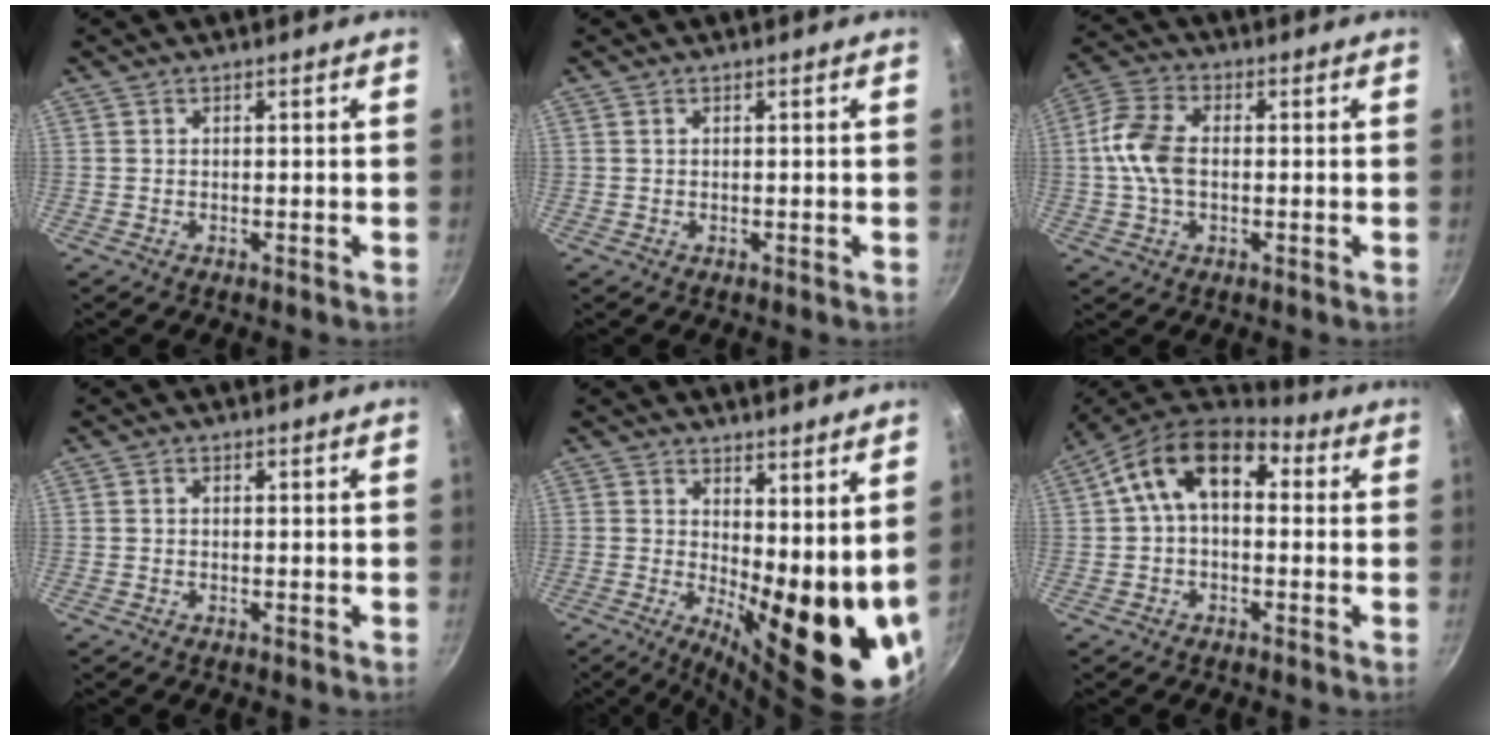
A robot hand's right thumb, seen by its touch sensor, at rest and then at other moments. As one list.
[{"total": 0.0}, {"total": 9.6, "force": [-0.1, 6.1, 7.4], "torque": [-0.149, 0.021, -0.012]}, {"total": 0.6, "force": [-0.1, 0.5, 0.3], "torque": [-0.006, 0.005, -0.001]}, {"total": 15.9, "force": [2.7, 6.2, 14.4], "torque": [-0.167, -0.040, 0.049]}, {"total": 13.0, "force": [2.5, 8.3, 9.7], "torque": [-0.141, 0.032, 0.018]}]